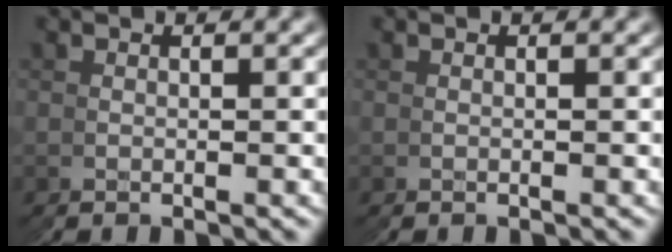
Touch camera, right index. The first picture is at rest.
{"total": 0.0}